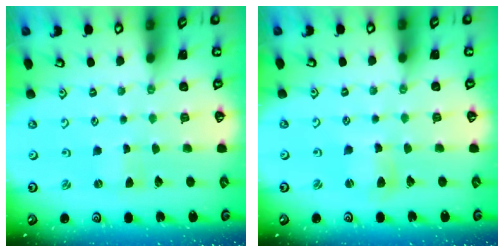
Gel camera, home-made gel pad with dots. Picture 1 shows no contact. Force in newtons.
{"total": 3.1, "press": 3.1, "slide": 0.3}